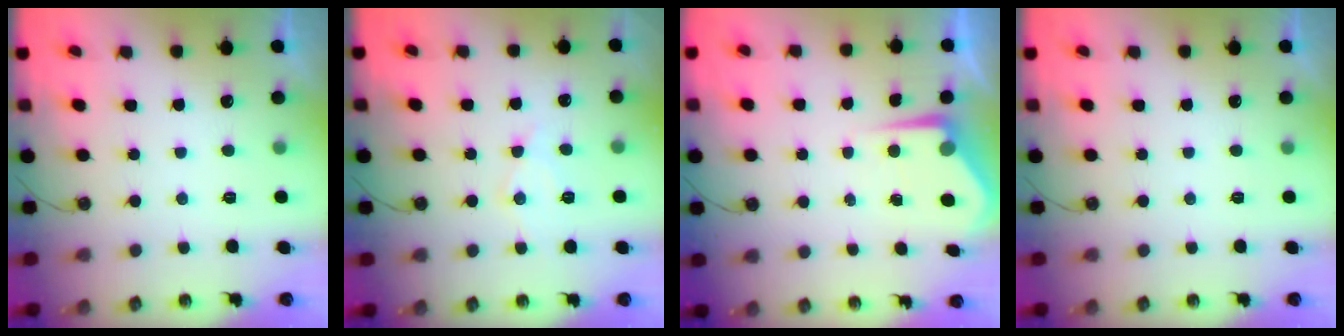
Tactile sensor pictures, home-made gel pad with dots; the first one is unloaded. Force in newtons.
{"total": 9.1, "press": 9.0, "slide": 0.8}
{"total": 5.8, "press": 5.8, "slide": 0.3}
{"total": 0.0}